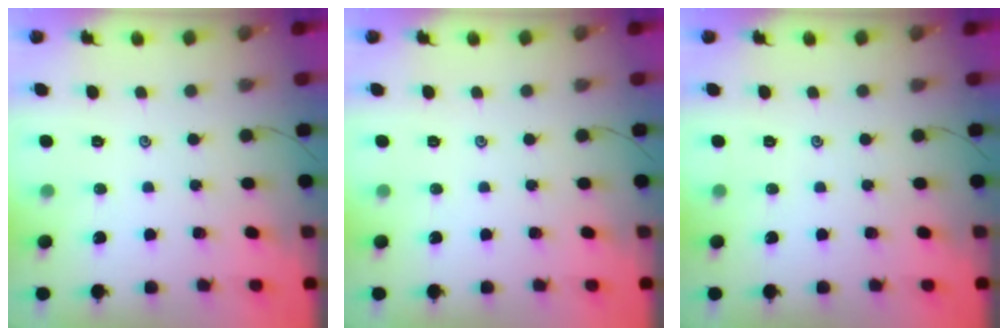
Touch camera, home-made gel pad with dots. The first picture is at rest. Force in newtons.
{"total": 0.0}
{"total": 0.0}